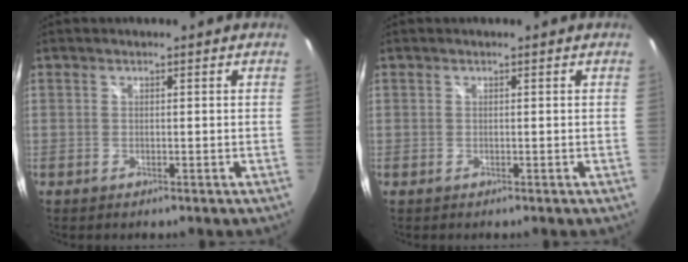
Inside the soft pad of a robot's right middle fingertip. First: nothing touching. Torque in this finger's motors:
{"motor_torque": [0.08, 0.15, 0.00, 0.01]}